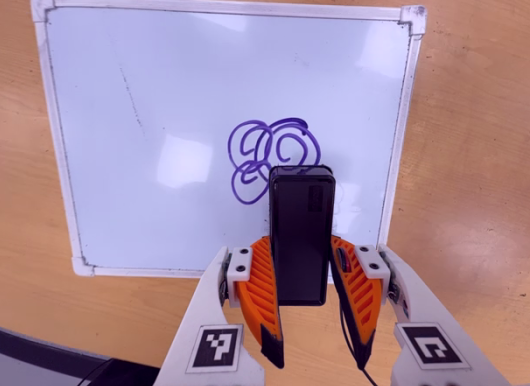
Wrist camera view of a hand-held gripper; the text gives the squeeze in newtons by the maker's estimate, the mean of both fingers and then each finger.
{"total": 4.2, "left": 2.8, "right": 5.5}